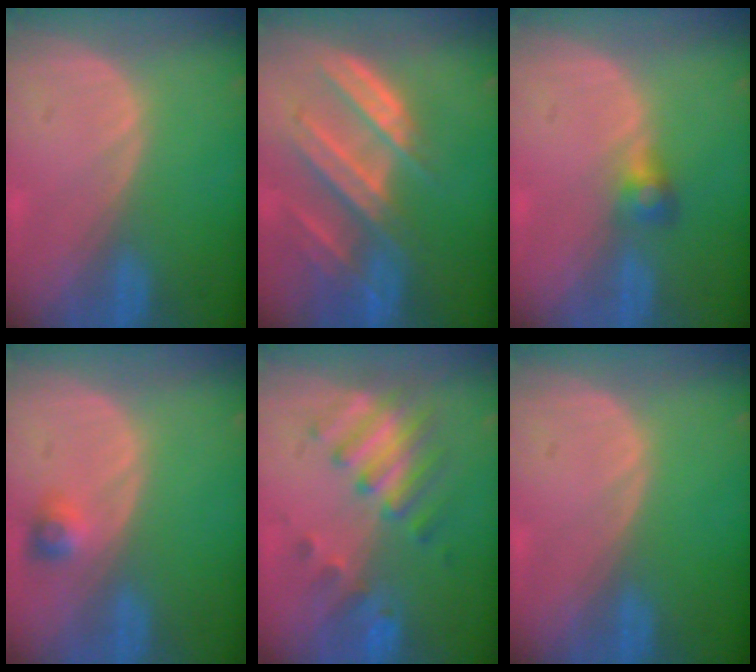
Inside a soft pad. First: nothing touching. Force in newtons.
{"total": 9.3, "press": 8.3, "slide": 4.4}
{"total": 2.6, "press": 2.5, "slide": 0.2}
{"total": 2.6, "press": 2.4, "slide": 1.0}
{"total": 7.1, "press": 6.9, "slide": 1.7}
{"total": 0.0}